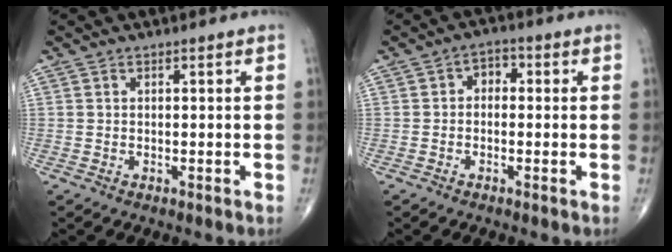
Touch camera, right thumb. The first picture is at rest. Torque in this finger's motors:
{"motor_torque": [0.13, -0.01, 0.03, 0.23, 0.05]}